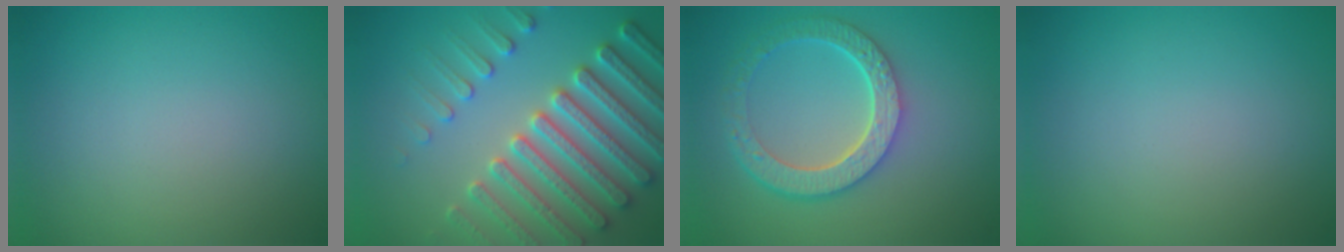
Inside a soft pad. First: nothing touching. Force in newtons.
{"total": 7.4, "press": 7.2, "slide": 2.0}
{"total": 6.1, "press": 4.6, "slide": 3.9}
{"total": 0.0}